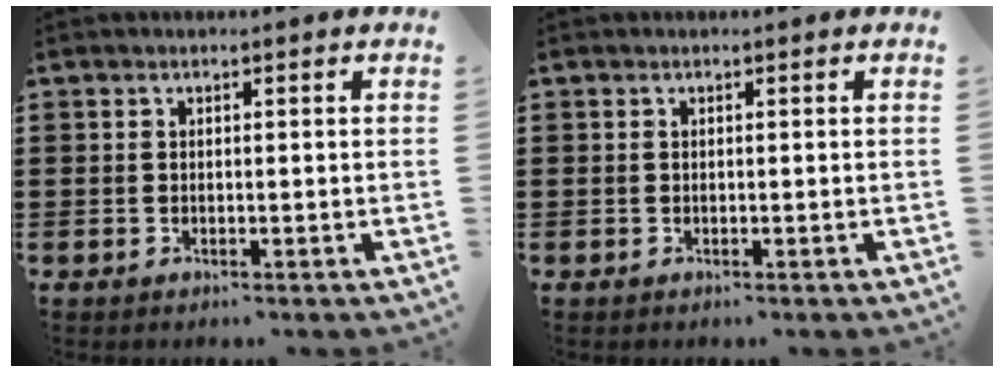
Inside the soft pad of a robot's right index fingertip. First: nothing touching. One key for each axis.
{"total": 0.0}